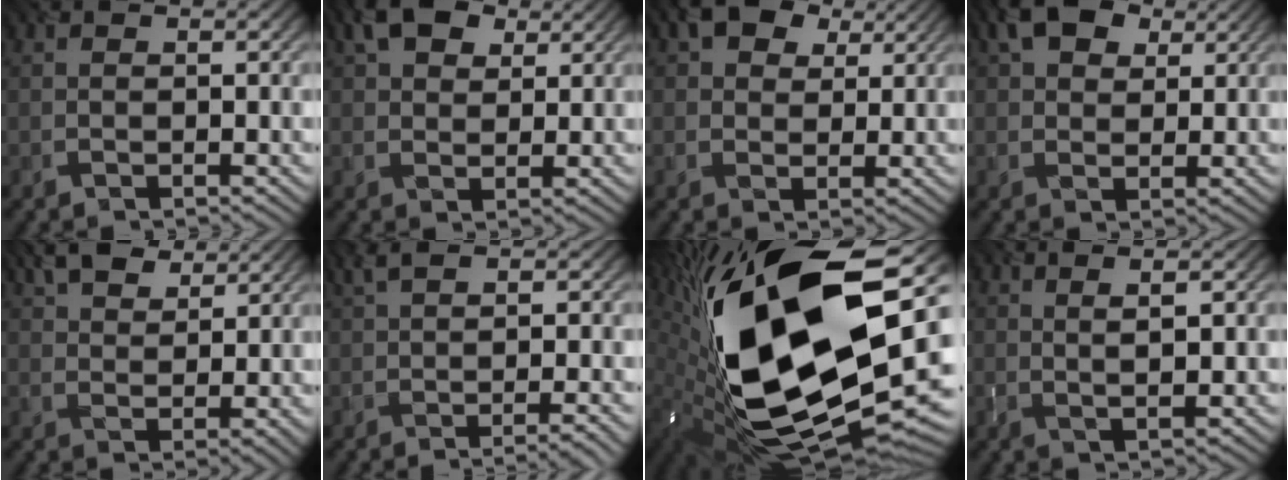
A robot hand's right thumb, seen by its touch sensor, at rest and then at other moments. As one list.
[{"total": 5.3, "force": [3.1, 3.8, 2.2], "torque": [-0.050, 0.009, 0.054]}, {"total": 5.3, "force": [2.9, 4.0, 2.0], "torque": [-0.038, 0.004, 0.046]}, {"total": 6.0, "force": [3.3, 4.3, 2.6], "torque": [-0.057, 0.009, 0.057]}, {"total": 5.6, "force": [4.1, 2.7, 2.7], "torque": [-0.061, 0.011, 0.079]}, {"total": 4.6, "force": [0.1, 1.0, 4.5], "torque": [-0.062, 0.012, 0.000]}, {"total": 22.4, "force": [2.7, 12.2, 18.6], "torque": [-0.396, -0.050, 0.056]}, {"total": 2.0, "force": [1.2, 0.3, 1.7], "torque": [-0.026, 0.001, 0.026]}]